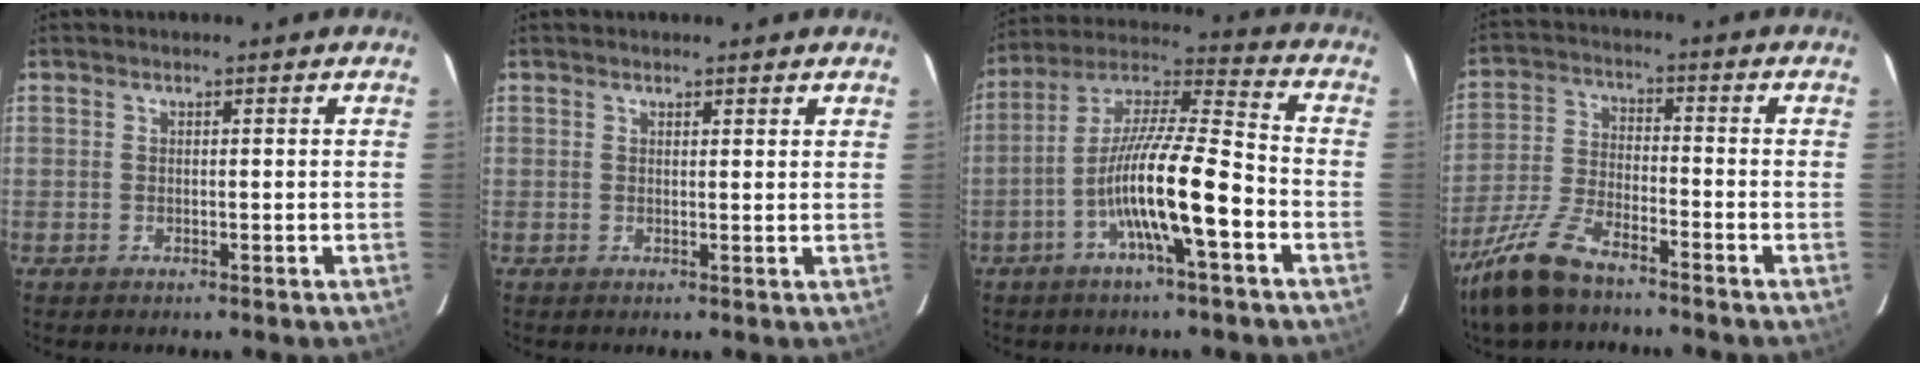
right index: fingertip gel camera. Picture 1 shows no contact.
{"total": 1.5, "force": [1.4, 0.3, 0.5], "torque": [-0.009, 0.003, 0.016]}
{"total": 14.6, "force": [-5.0, 1.1, 13.6], "torque": [-0.254, 0.009, -0.093]}
{"total": 9.4, "force": [-7.4, 2.4, 5.4], "torque": [-0.124, -0.016, -0.144]}